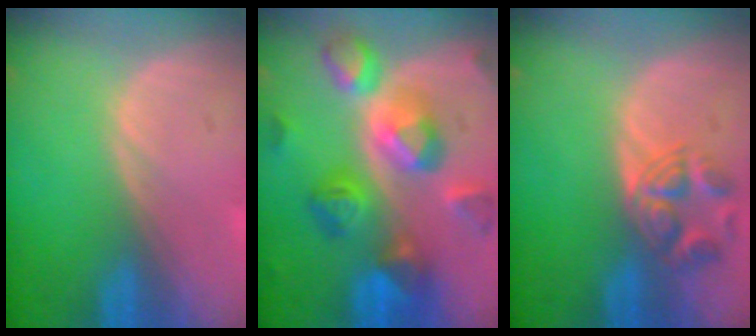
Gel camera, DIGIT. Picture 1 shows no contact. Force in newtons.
{"total": 11.2, "press": 11.2, "slide": 1.1}
{"total": 5.4, "press": 5.3, "slide": 1.0}